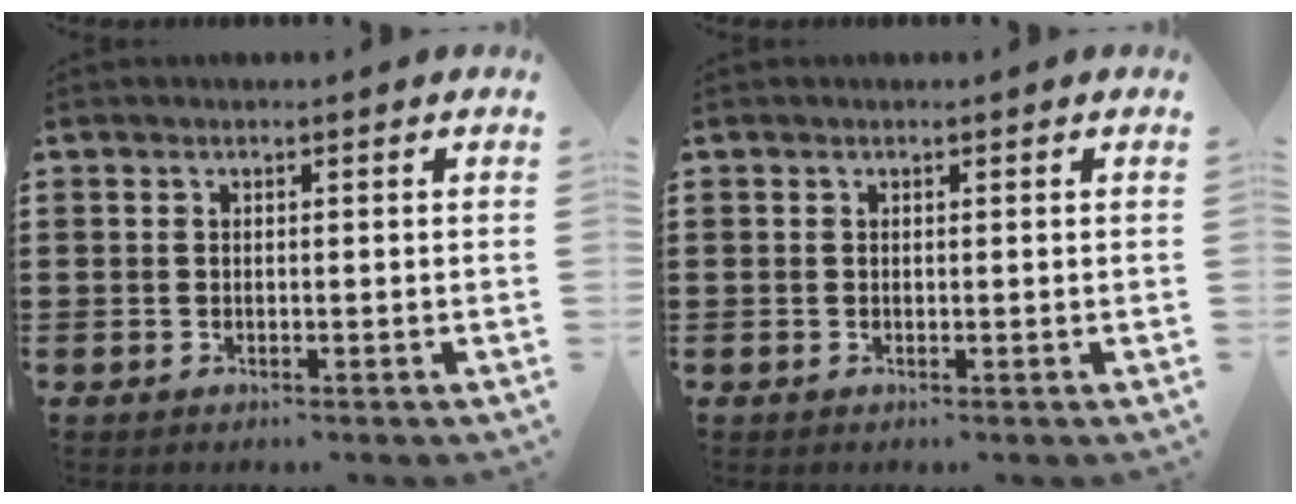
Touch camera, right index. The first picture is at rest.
{"total": 0.0}